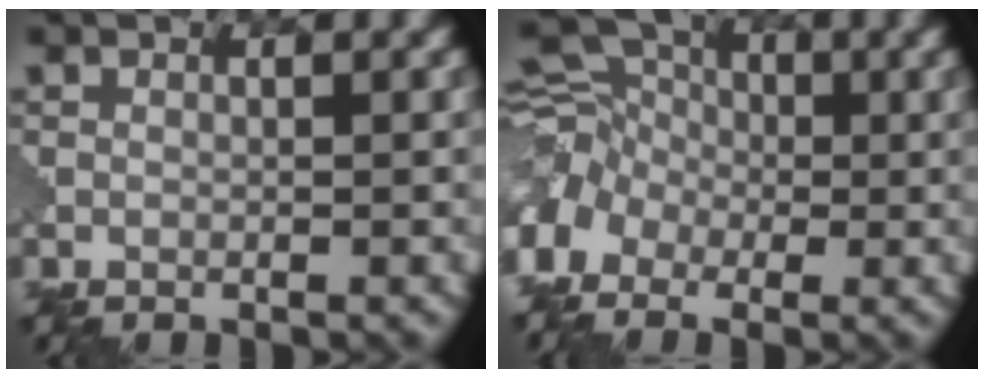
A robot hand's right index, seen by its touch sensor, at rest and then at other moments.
{"total": 4.9, "force": [-2.5, 3.7, 1.9], "torque": [-0.055, 0.005, -0.046]}